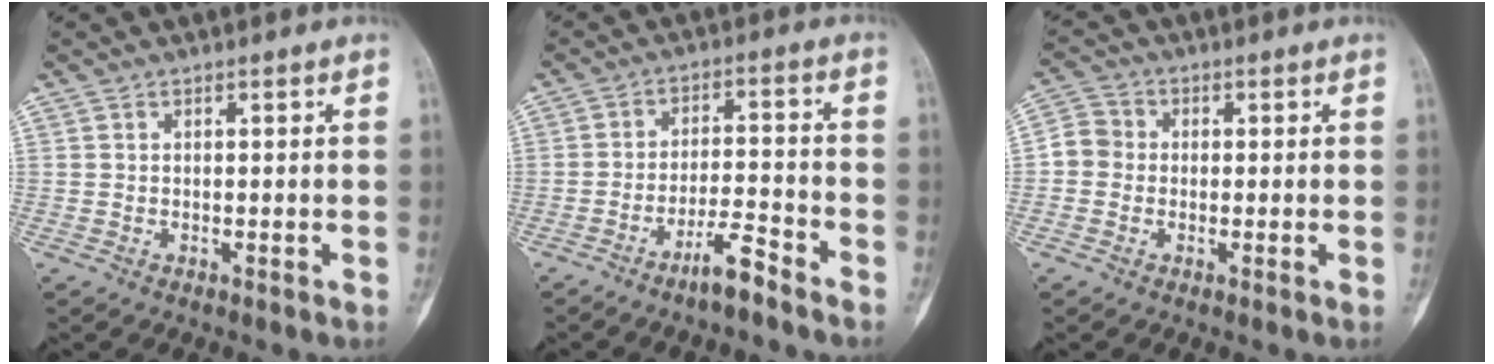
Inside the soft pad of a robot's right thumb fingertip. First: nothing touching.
{"total": 6.0, "force": [-4.7, 0.8, 3.7], "torque": [-0.069, 0.036, -0.086]}
{"total": 4.5, "force": [-0.5, 4.2, 1.5], "torque": [-0.014, 0.011, -0.021]}